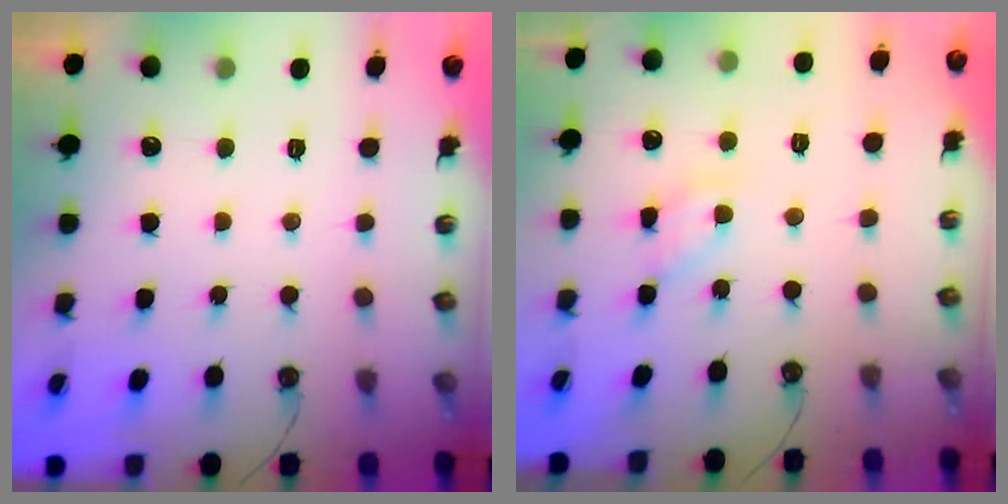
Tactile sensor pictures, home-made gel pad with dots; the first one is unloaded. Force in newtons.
{"total": 8.2, "press": 8.2, "slide": 0.4}